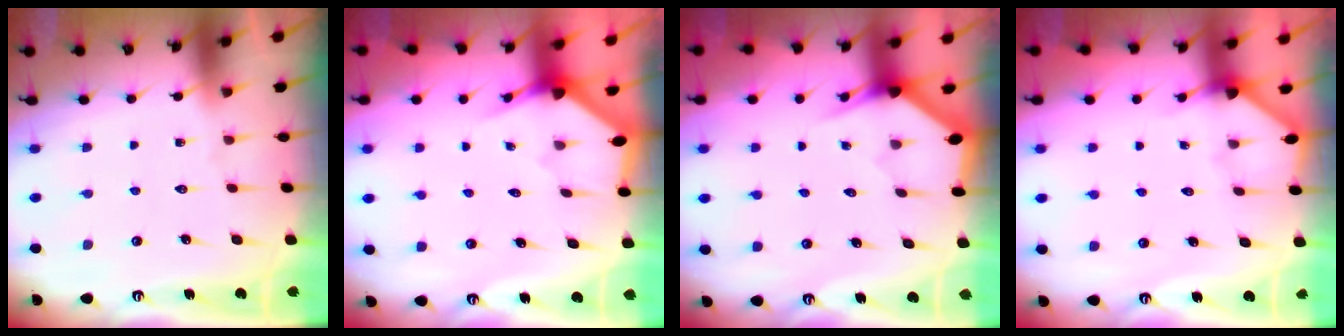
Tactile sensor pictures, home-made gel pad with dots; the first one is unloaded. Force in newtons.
{"total": 2.9, "press": 2.9, "slide": 0.2}
{"total": 3.0, "press": 3.0, "slide": 0.2}
{"total": 2.6, "press": 2.6, "slide": 0.4}